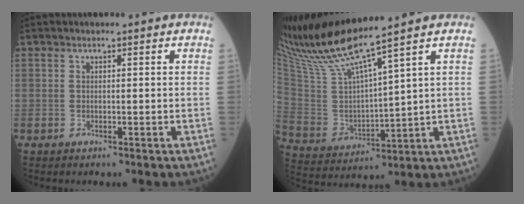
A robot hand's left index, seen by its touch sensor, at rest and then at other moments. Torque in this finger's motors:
{"motor_torque": [-0.28, -0.97, 0.17, 0.16]}